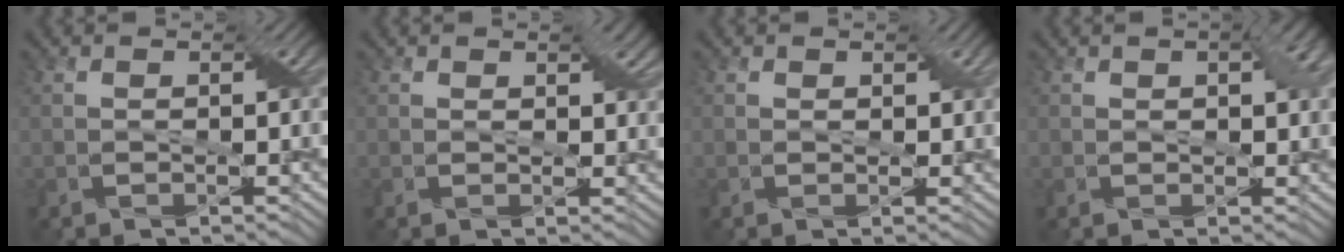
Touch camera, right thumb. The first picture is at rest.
{"total": 1.8, "force": [1.1, 1.1, 0.9], "torque": [-0.016, 0.000, 0.011]}
{"total": 0.8, "force": [0.6, 0.6, 0.1], "torque": [0.001, 0.004, 0.005]}
{"total": 3.3, "force": [0.8, 1.8, 2.6], "torque": [-0.034, 0.005, 0.010]}